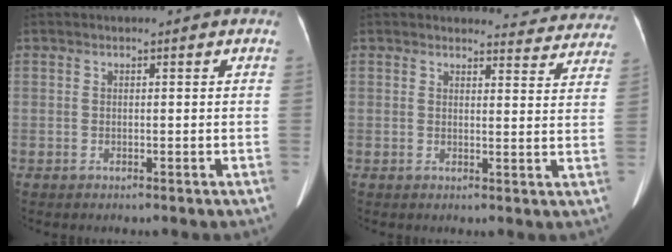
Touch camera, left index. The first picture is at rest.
{"total": 9.3, "force": [9.1, 2.0, 0.1], "torque": [0.029, -0.029, 0.073]}